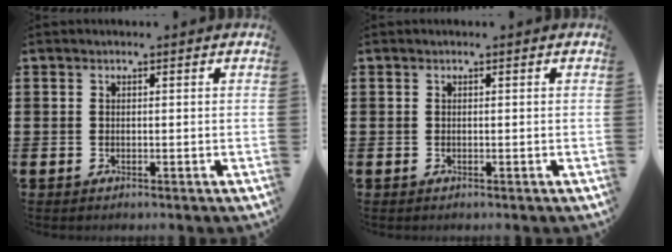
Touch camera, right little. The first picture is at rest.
{"total": 0.0}